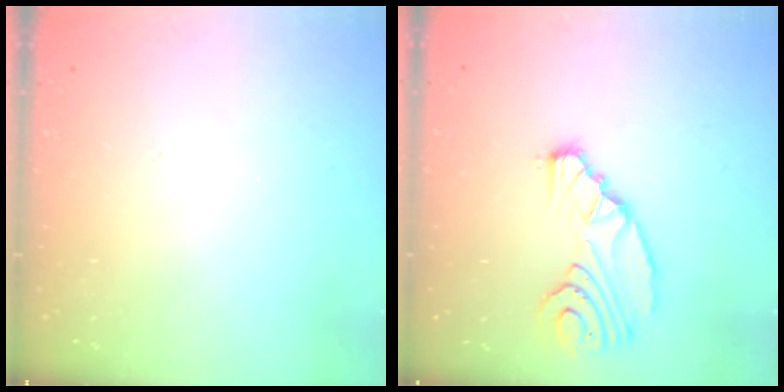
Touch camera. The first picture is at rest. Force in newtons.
{"total": 12.1, "press": 11.3, "slide": 4.3}